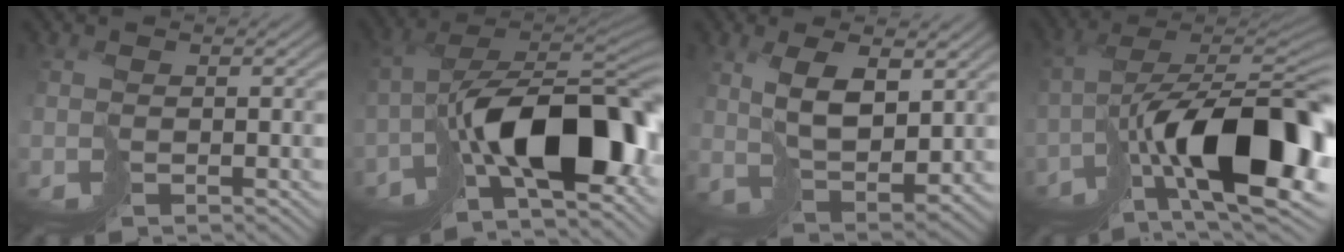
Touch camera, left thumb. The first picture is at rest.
{"total": 16.3, "force": [-5.5, 7.1, 13.6], "torque": [-0.211, -0.009, -0.091]}
{"total": 7.8, "force": [4.1, 2.8, 6.1], "torque": [-0.132, -0.006, 0.084]}
{"total": 17.9, "force": [-5.4, 7.6, 15.3], "torque": [-0.257, -0.011, -0.078]}